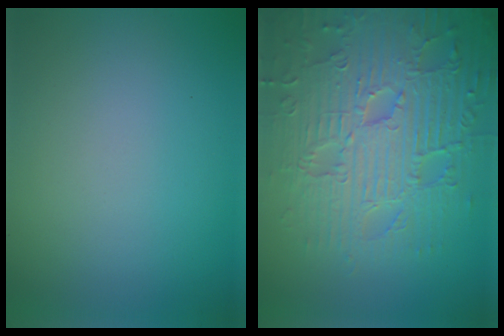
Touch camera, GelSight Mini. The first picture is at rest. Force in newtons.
{"total": 9.5, "press": 6.8, "slide": 6.6}